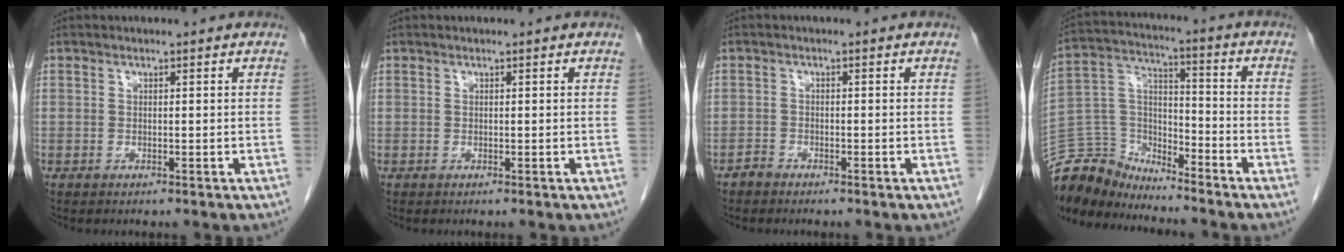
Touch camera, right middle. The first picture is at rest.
{"total": 0.0}
{"total": 0.9, "force": [-0.9, 0.2, 0.1], "torque": [-0.002, 0.001, -0.019]}
{"total": 11.3, "force": [-11.0, 2.3, 0.6], "torque": [-0.017, 0.035, -0.218]}